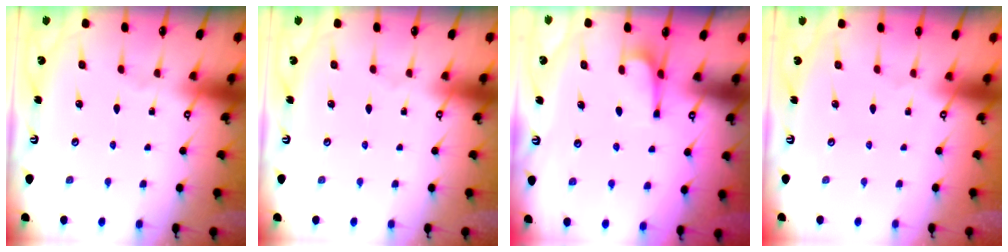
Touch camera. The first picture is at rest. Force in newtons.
{"total": 0.0}
{"total": 1.2, "press": 1.2, "slide": 0.5}
{"total": 1.5, "press": 1.4, "slide": 0.6}